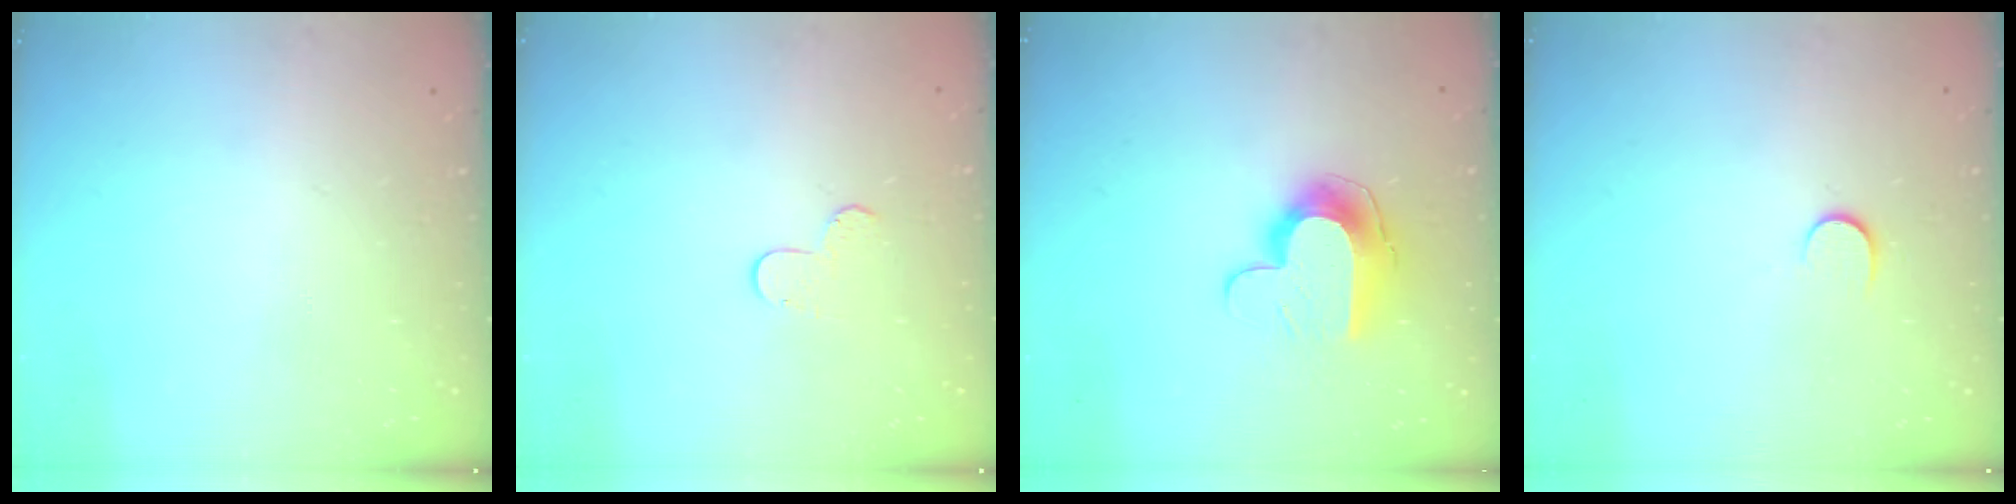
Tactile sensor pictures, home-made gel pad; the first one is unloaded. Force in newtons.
{"total": 5.7, "press": 5.7, "slide": 0.5}
{"total": 10.0, "press": 9.9, "slide": 1.1}
{"total": 5.7, "press": 5.6, "slide": 0.7}